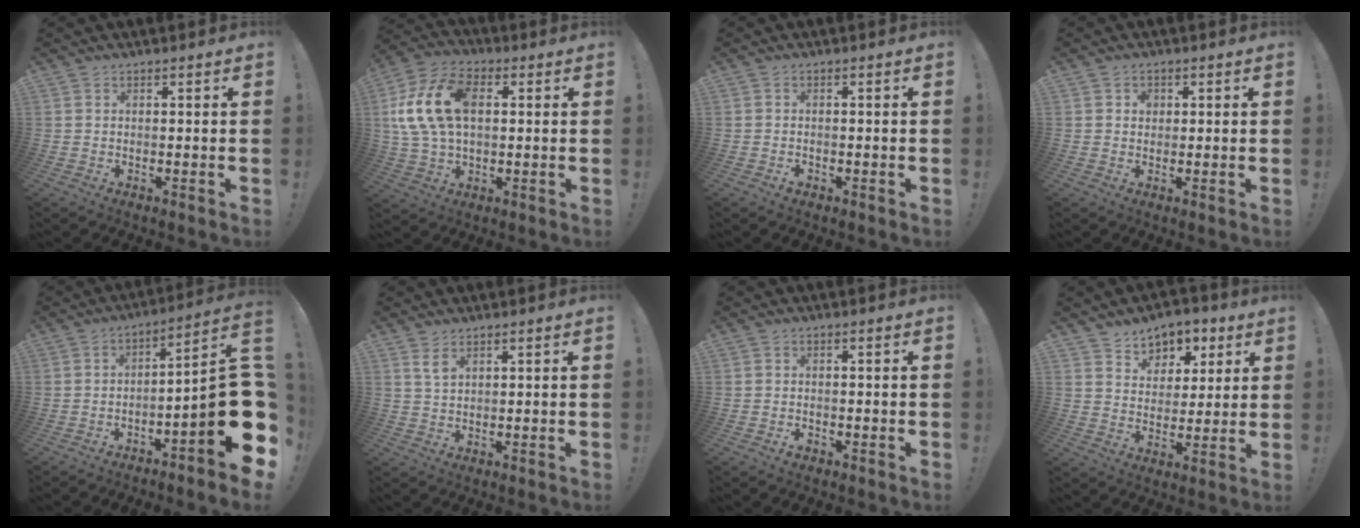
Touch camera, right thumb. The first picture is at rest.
{"total": 17.8, "force": [3.0, 11.4, 13.3], "torque": [-0.251, 0.002, 0.052]}
{"total": 1.1, "force": [-0.7, 0.7, 0.2], "torque": [-0.002, 0.005, -0.013]}
{"total": 1.9, "force": [0.5, 1.7, 0.7], "torque": [0.001, -0.003, 0.005]}
{"total": 16.6, "force": [-4.2, 2.5, 15.9], "torque": [-0.209, 0.010, -0.070]}
{"total": 3.1, "force": [1.9, 1.1, 2.2], "torque": [-0.038, -0.008, 0.033]}
{"total": 1.4, "force": [-1.0, 0.9, 0.4], "torque": [0.005, 0.002, -0.019]}
{"total": 7.2, "force": [4.1, 5.8, 0.9], "torque": [-0.002, -0.035, 0.079]}